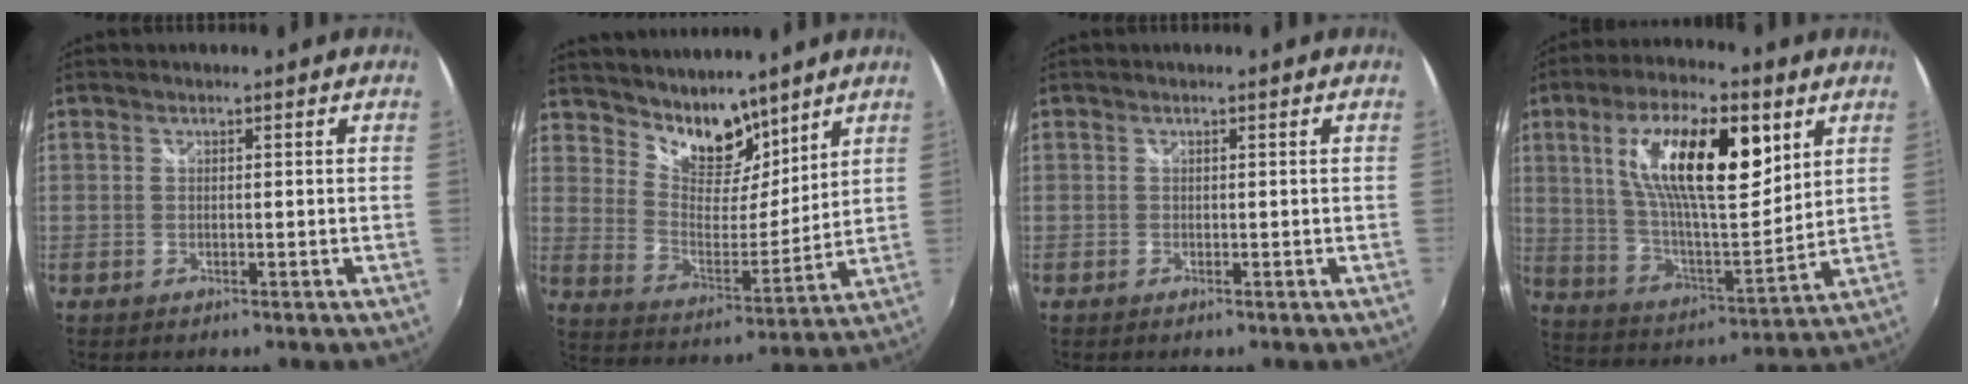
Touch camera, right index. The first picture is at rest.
{"total": 12.5, "force": [9.7, 6.0, 5.0], "torque": [-0.089, 0.003, 0.175]}
{"total": 0.0}
{"total": 20.6, "force": [8.1, 7.3, 17.5], "torque": [-0.308, 0.009, 0.144]}